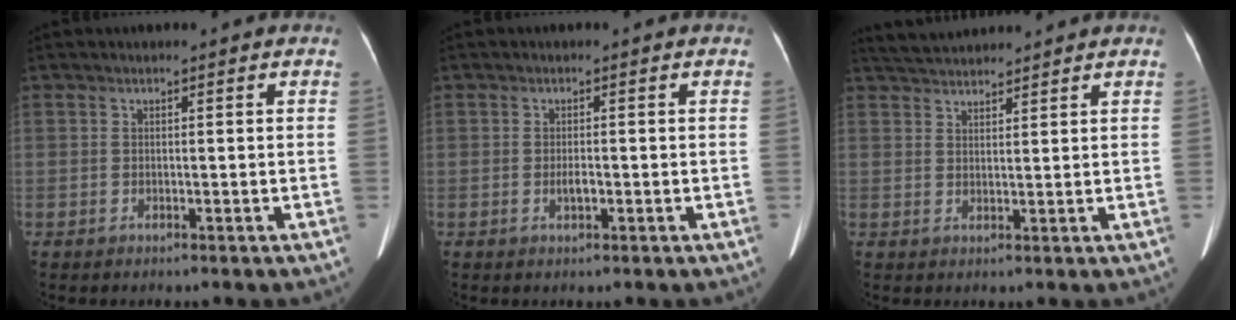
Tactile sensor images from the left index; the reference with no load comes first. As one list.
[{"total": 1.4, "force": [-0.4, 0.5, 1.2], "torque": [-0.024, 0.001, -0.008]}, {"total": 6.2, "force": [5.9, 0.8, 1.7], "torque": [-0.033, 0.036, 0.103]}]